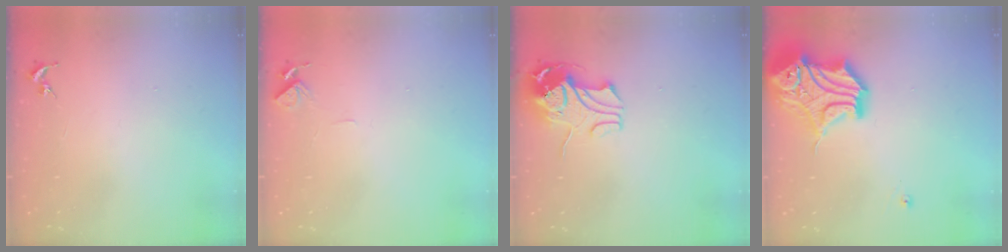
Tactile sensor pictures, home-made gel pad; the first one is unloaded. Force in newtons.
{"total": 4.6, "press": 4.5, "slide": 0.4}
{"total": 10.9, "press": 10.9, "slide": 1.1}
{"total": 19.9, "press": 19.7, "slide": 3.3}